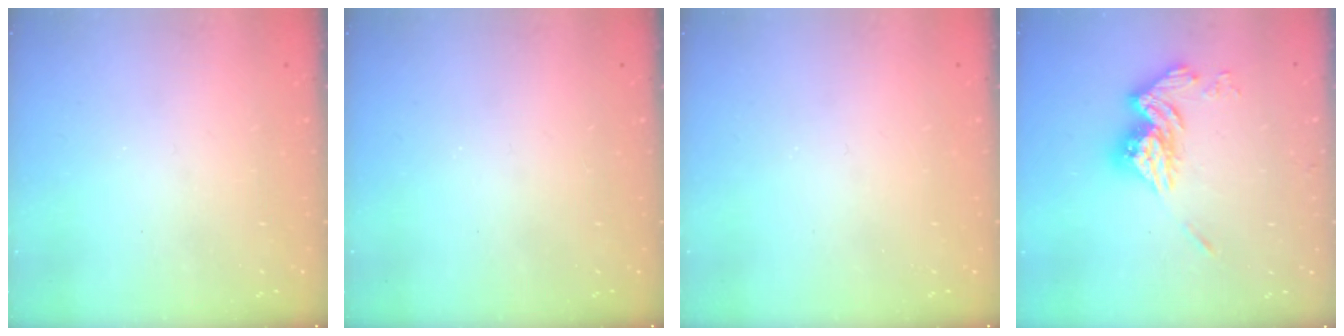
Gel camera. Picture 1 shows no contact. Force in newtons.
{"total": 0.0}
{"total": 0.0}
{"total": 14.3, "press": 14.3, "slide": 1.3}